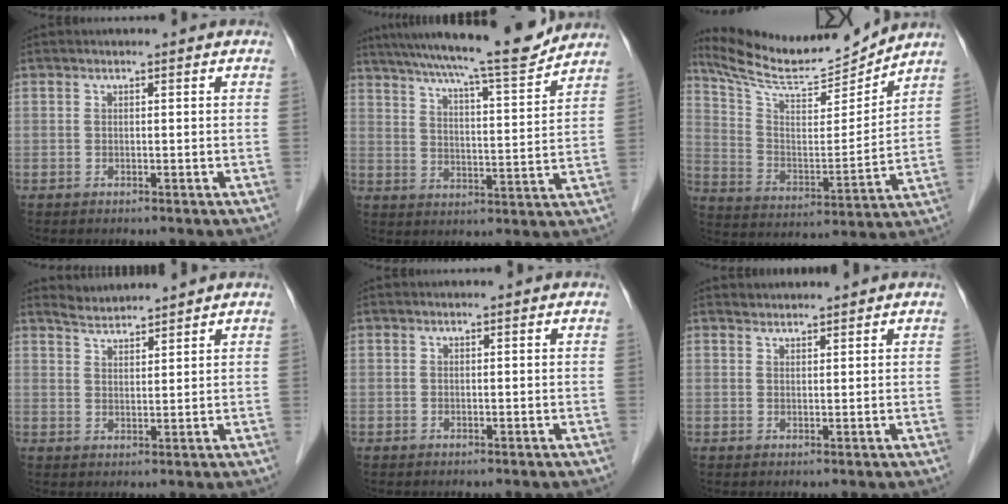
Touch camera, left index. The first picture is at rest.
{"total": 17.1, "force": [15.2, 0.2, 7.8], "torque": [-0.126, -0.006, 0.220]}
{"total": 14.0, "force": [13.7, 0.3, 2.9], "torque": [-0.066, -0.008, 0.241]}
{"total": 3.2, "force": [3.2, -0.1, -0.2], "torque": [-0.005, 0.012, 0.063]}
{"total": 0.0}
{"total": 1.4, "force": [1.4, 0.1, -0.1], "torque": [-0.005, 0.009, 0.028]}